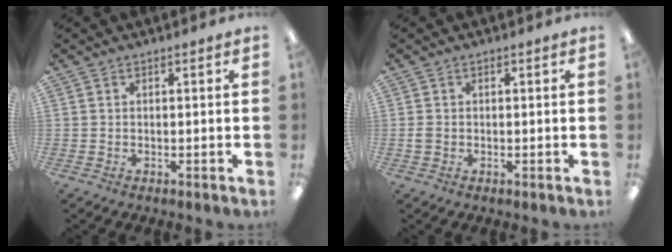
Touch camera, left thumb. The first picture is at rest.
{"total": 1.2, "force": [-0.2, 1.0, 0.7], "torque": [-0.013, 0.003, -0.004]}